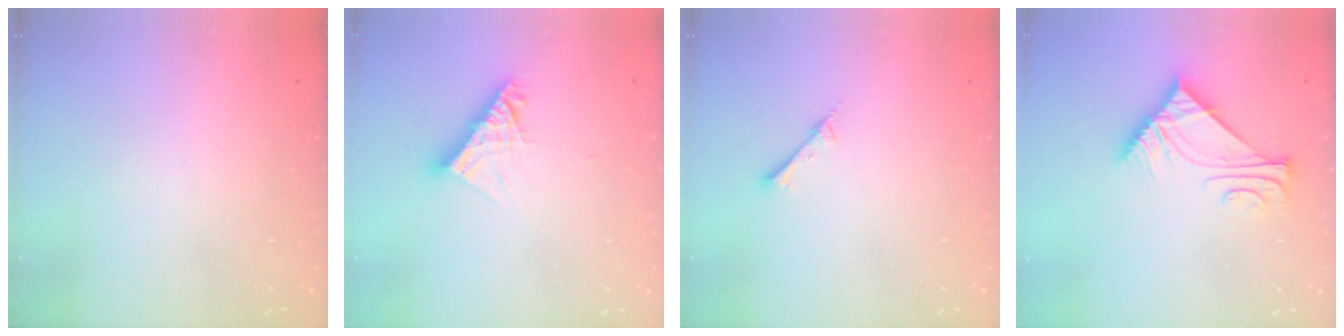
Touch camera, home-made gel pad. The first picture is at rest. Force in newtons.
{"total": 9.6, "press": 9.6, "slide": 0.8}
{"total": 2.6, "press": 2.6, "slide": 0.3}
{"total": 6.9, "press": 6.8, "slide": 0.8}